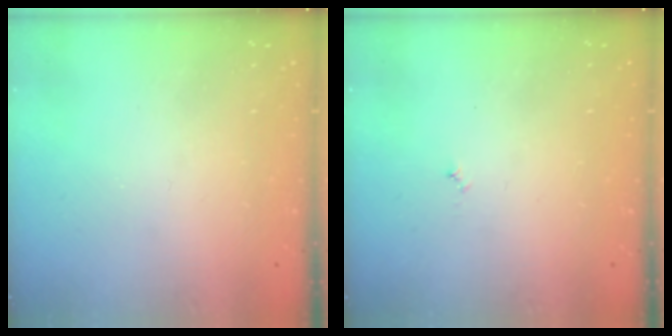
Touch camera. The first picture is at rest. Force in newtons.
{"total": 3.0, "press": 2.9, "slide": 0.3}